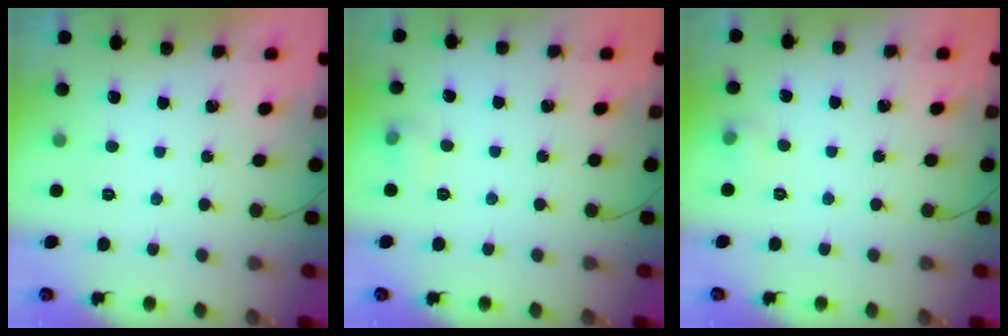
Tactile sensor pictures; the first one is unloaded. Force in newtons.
{"total": 4.8, "press": 4.5, "slide": 1.7}
{"total": 5.0, "press": 4.1, "slide": 2.7}